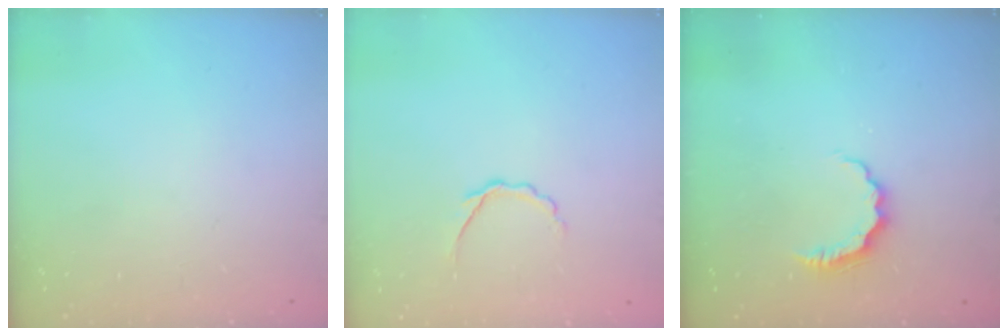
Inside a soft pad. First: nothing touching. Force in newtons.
{"total": 2.8, "press": 2.7, "slide": 0.9}
{"total": 5.7, "press": 5.6, "slide": 0.7}